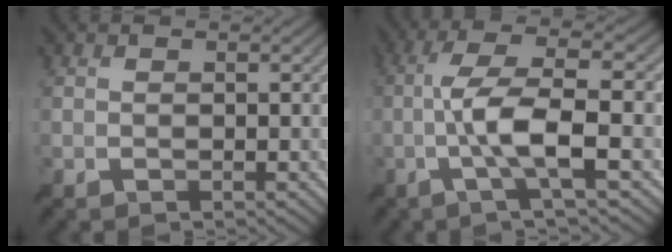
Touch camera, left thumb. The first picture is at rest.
{"total": 10.0, "force": [-1.8, 1.7, 9.6], "torque": [-0.161, 0.018, -0.051]}